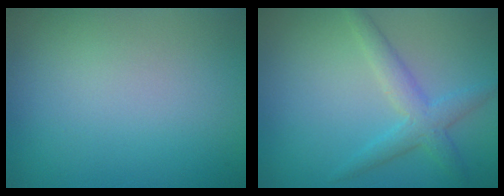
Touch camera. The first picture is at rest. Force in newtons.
{"total": 3.0, "press": 3.0, "slide": 0.1}